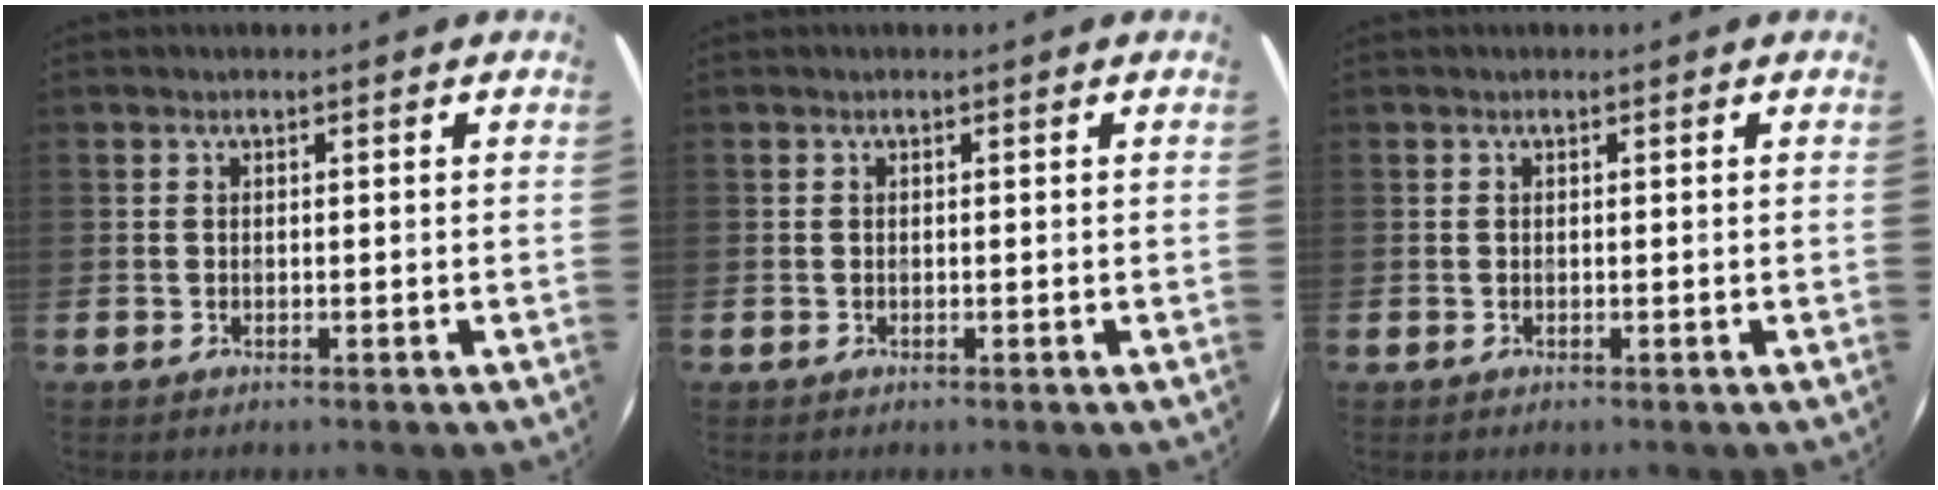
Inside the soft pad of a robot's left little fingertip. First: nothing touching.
{"total": 0.0}
{"total": 0.0}